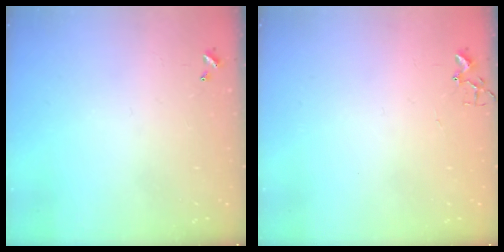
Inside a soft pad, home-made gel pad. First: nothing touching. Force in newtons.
{"total": 1.9, "press": 1.9, "slide": 0.2}